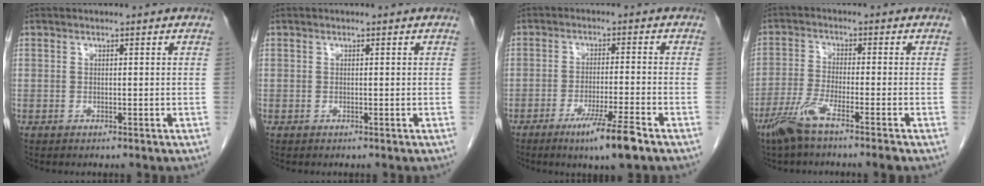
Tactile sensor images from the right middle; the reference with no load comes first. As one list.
[{"total": 0.0}, {"total": 7.4, "force": [-4.7, -0.4, 5.7], "torque": [-0.096, -0.018, -0.079]}, {"total": 6.4, "force": [-4.5, -0.1, 4.6], "torque": [-0.096, -0.014, -0.094]}]